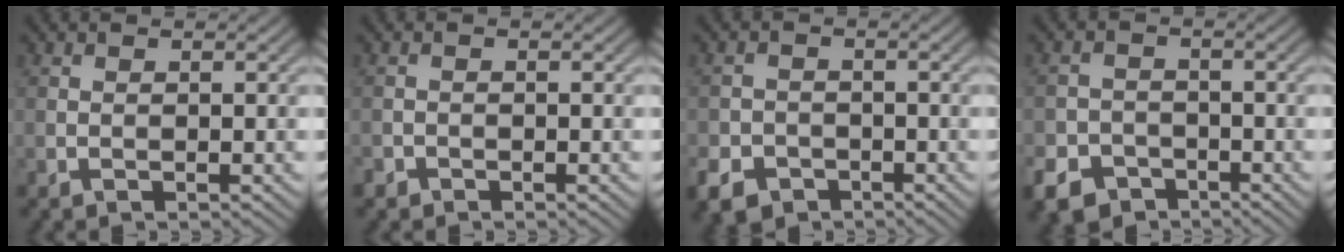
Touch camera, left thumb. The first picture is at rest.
{"total": 1.0, "force": [-0.8, 0.6, 0.1], "torque": [0.000, -0.001, -0.018]}
{"total": 4.5, "force": [-2.7, 3.2, 1.6], "torque": [-0.036, -0.007, -0.056]}
{"total": 6.1, "force": [-4.0, 4.2, 1.7], "torque": [-0.030, -0.009, -0.079]}